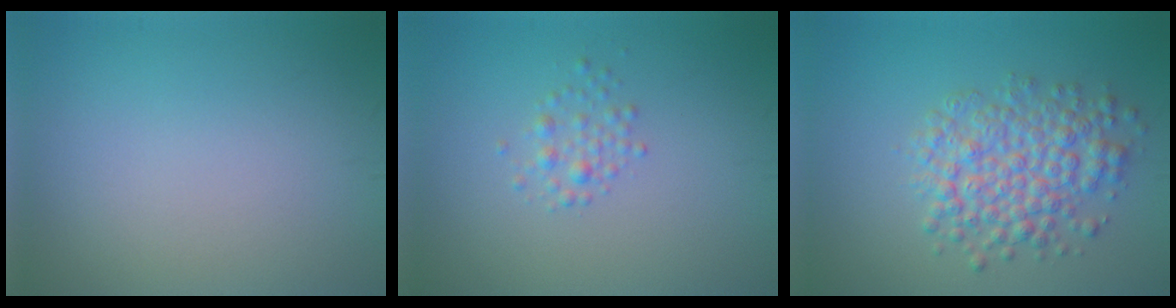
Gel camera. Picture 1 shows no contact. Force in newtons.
{"total": 1.4, "press": 1.4, "slide": 0.1}
{"total": 5.4, "press": 5.4, "slide": 0.1}